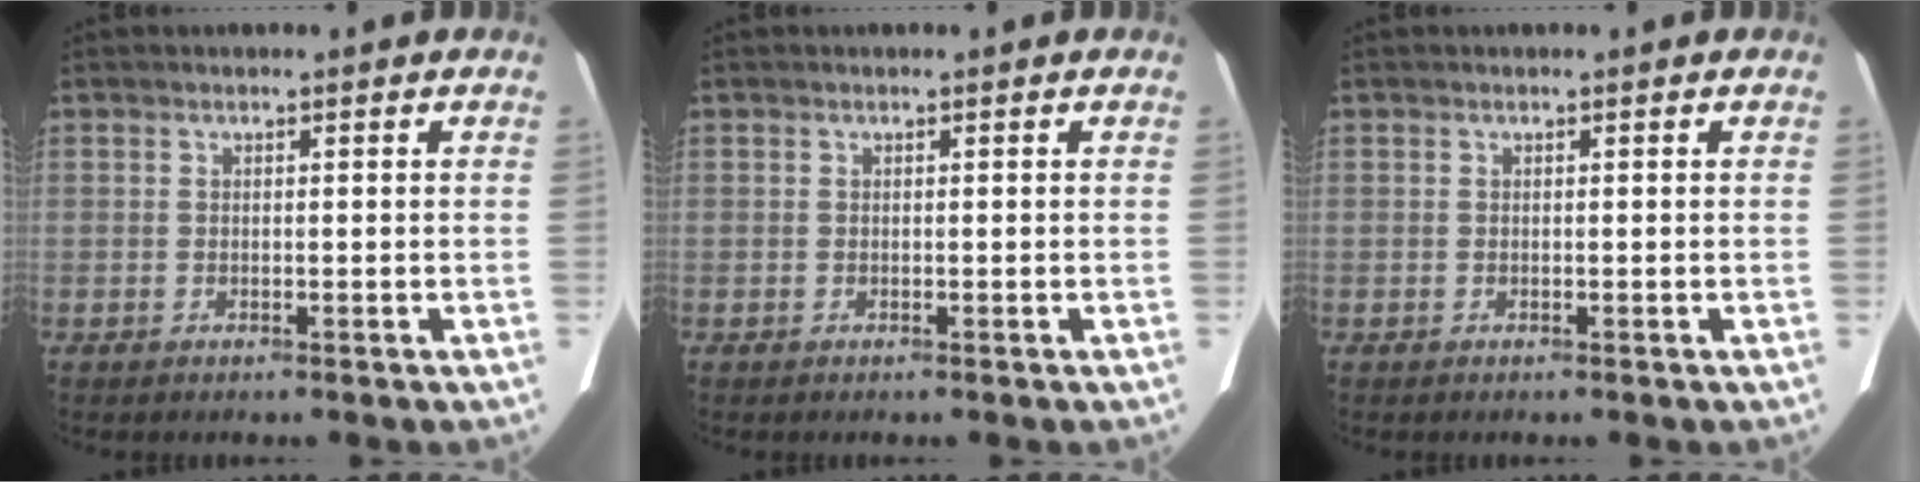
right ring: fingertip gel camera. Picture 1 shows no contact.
{"total": 0.0}
{"total": 0.0}